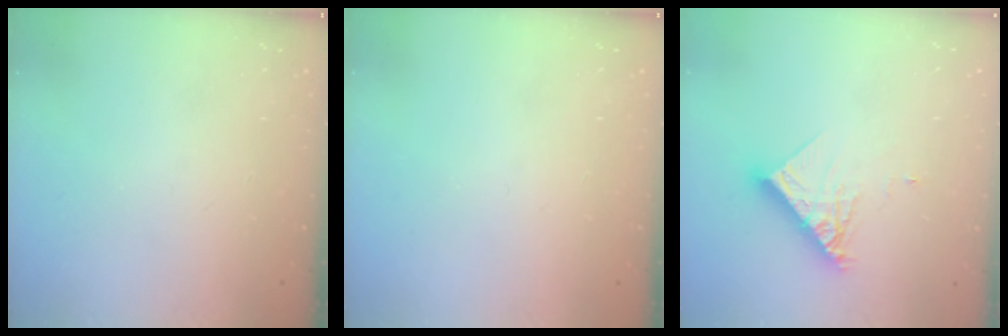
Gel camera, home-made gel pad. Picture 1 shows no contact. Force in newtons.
{"total": 0.0}
{"total": 11.8, "press": 11.7, "slide": 1.0}